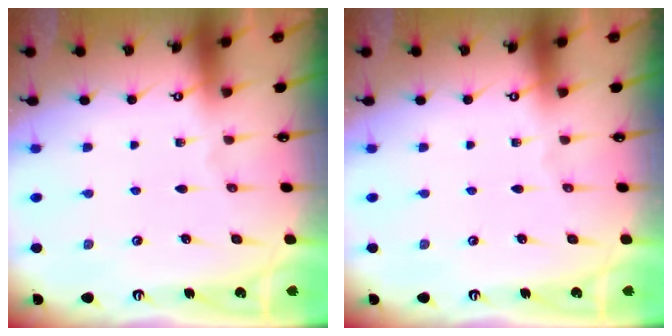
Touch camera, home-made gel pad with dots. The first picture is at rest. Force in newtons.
{"total": 0.0}